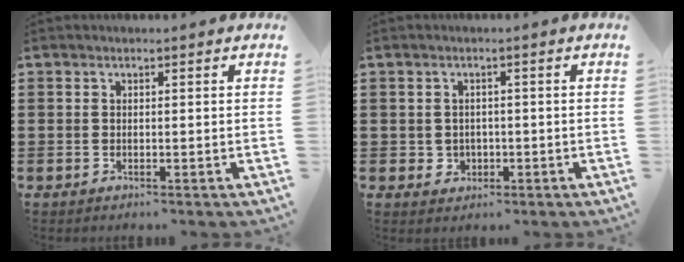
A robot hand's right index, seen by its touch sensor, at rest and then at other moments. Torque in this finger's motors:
{"motor_torque": [0.97, 1.17, 0.16, 0.03]}